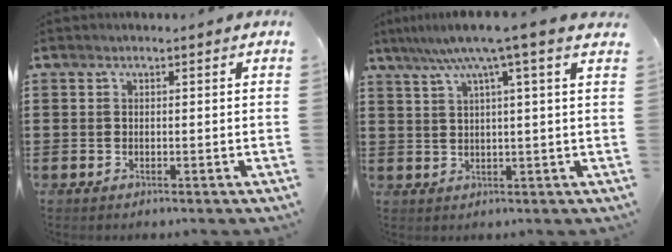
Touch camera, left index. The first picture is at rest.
{"total": 6.5, "force": [3.9, -0.7, 5.2], "torque": [-0.112, -0.005, 0.062]}